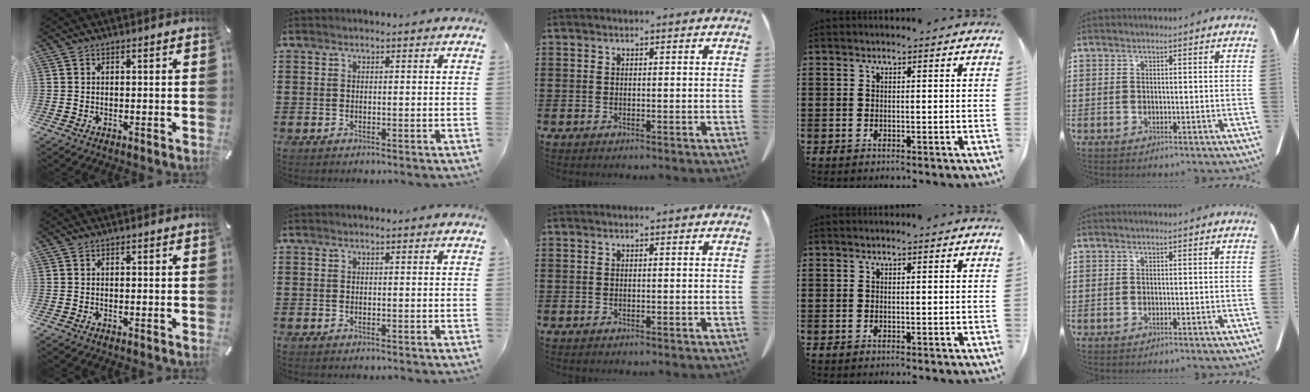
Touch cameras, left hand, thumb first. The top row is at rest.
{}